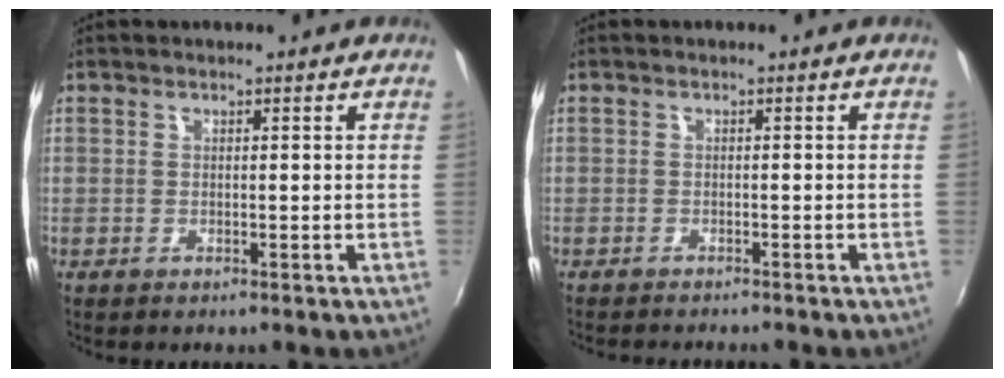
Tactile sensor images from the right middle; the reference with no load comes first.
{"total": 3.0, "force": [-2.8, 0.2, 1.0], "torque": [-0.027, -0.015, -0.047]}